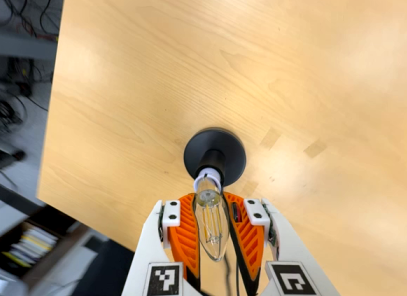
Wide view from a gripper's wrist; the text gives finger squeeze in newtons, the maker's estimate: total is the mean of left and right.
{"total": 20.8, "left": 22.2, "right": 19.5}